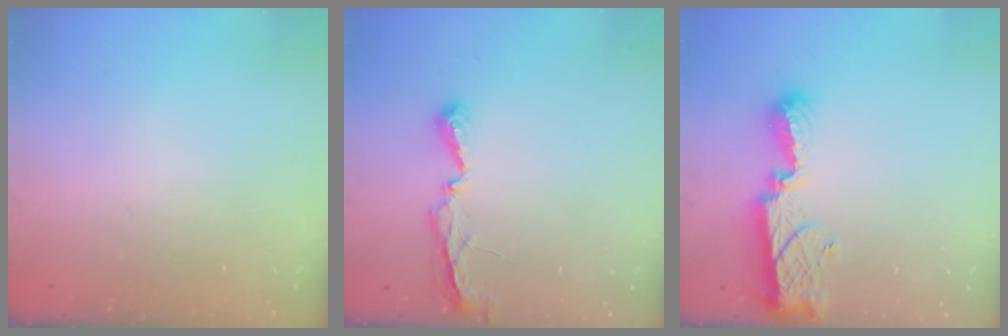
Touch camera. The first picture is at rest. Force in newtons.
{"total": 5.8, "press": 5.8, "slide": 0.3}
{"total": 9.4, "press": 9.4, "slide": 0.8}